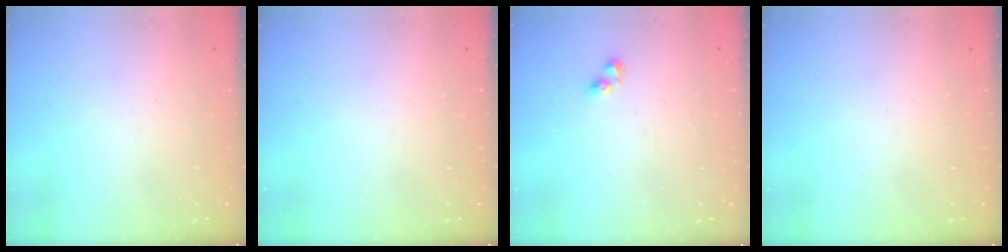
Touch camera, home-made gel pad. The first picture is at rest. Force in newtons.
{"total": 0.0}
{"total": 3.5, "press": 3.5, "slide": 0.1}
{"total": 0.0}